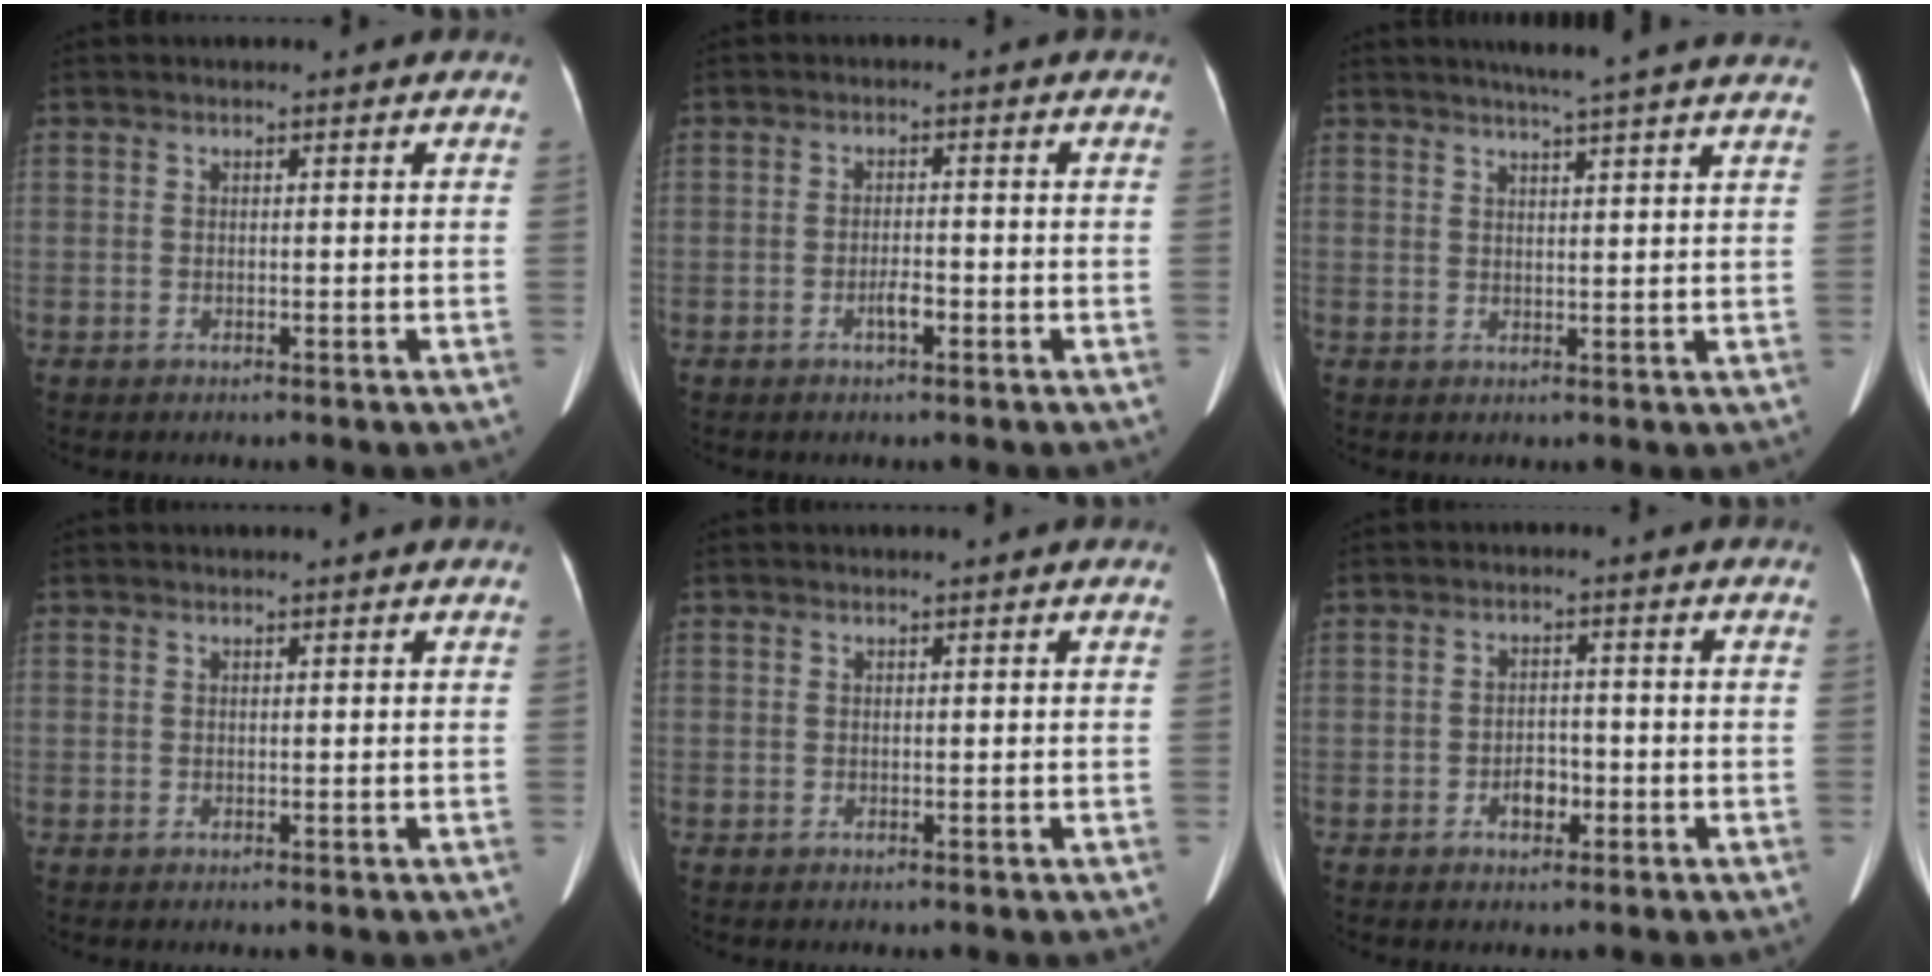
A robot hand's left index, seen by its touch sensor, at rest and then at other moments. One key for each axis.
{"total": 2.0, "fx": -1.2, "fy": 0.5, "fz": 1.6, "tx": -0.030, "ty": 0.001, "tz": -0.019}
{"total": 12.2, "fx": 10.6, "fy": -0.5, "fz": 6.1, "tx": -0.089, "ty": 0.006, "tz": 0.118}
{"total": 0.7, "fx": 0.6, "fy": 0.0, "fz": 0.2, "tx": -0.005, "ty": 0.013, "tz": 0.009}
{"total": 0.0}
{"total": 2.9, "fx": -1.4, "fy": 1.7, "fz": 1.8, "tx": -0.031, "ty": 0.005, "tz": -0.021}